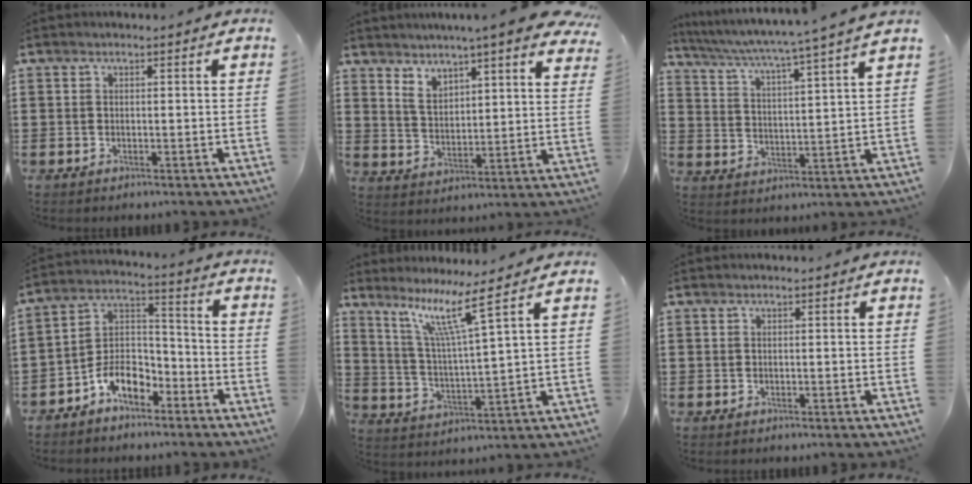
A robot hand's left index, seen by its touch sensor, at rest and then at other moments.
{"total": 5.5, "force": [4.9, 0.8, 2.4], "torque": [-0.060, -0.024, 0.082]}
{"total": 4.1, "force": [3.3, -1.1, 2.1], "torque": [-0.059, -0.035, 0.046]}
{"total": 7.6, "force": [-5.5, 3.8, 3.5], "torque": [-0.082, 0.010, -0.110]}
{"total": 8.6, "force": [5.9, -0.4, 6.2], "torque": [-0.138, -0.027, 0.098]}
{"total": 0.0}